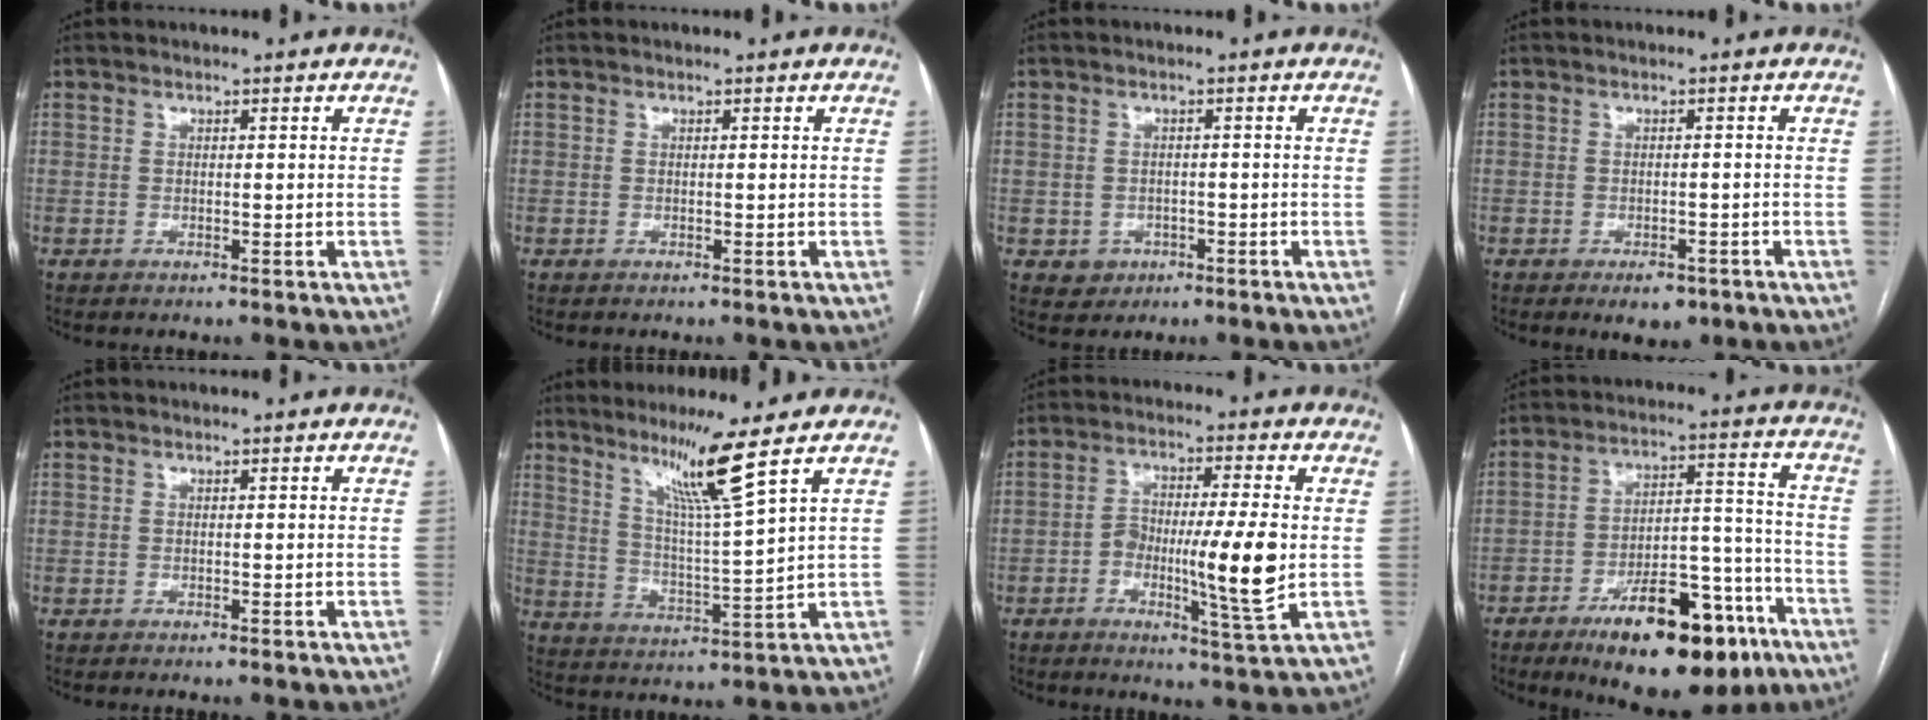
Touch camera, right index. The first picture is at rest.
{"total": 0.0}
{"total": 2.9, "force": [-1.1, 2.7, 0.5], "torque": [0.001, 0.008, -0.009]}
{"total": 3.5, "force": [-2.2, 1.8, 2.0], "torque": [-0.024, -0.001, -0.020]}
{"total": 0.0}
{"total": 9.0, "force": [6.0, -2.4, 6.2], "torque": [-0.111, -0.023, 0.111]}
{"total": 10.4, "force": [-1.7, 0.7, 10.3], "torque": [-0.176, -0.003, -0.030]}
{"total": 18.7, "force": [-11.5, 6.7, 13.1], "torque": [-0.171, 0.034, -0.172]}